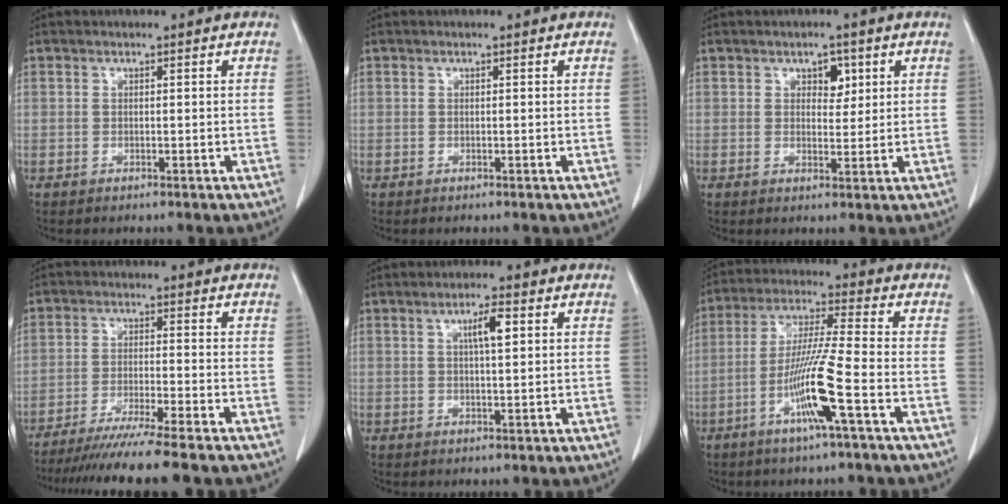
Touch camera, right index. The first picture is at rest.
{"total": 0.0}
{"total": 3.3, "force": [1.5, 2.0, 2.1], "torque": [-0.024, 0.003, 0.023]}
{"total": 11.7, "force": [-9.9, -1.6, 6.1], "torque": [-0.072, -0.039, -0.153]}
{"total": 4.1, "force": [1.5, 0.6, 3.7], "torque": [-0.063, 0.001, 0.025]}
{"total": 10.8, "force": [-4.3, -0.8, 9.9], "torque": [-0.195, -0.009, -0.085]}